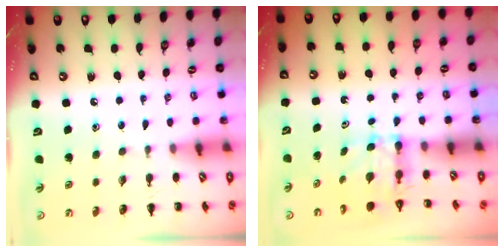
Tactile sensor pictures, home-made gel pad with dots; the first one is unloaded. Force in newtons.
{"total": 5.1, "press": 5.1, "slide": 0.5}